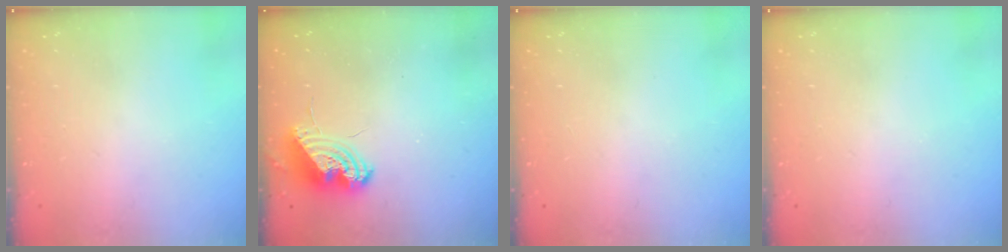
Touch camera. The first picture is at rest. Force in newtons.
{"total": 10.0, "press": 9.9, "slide": 0.5}
{"total": 0.0}
{"total": 0.0}